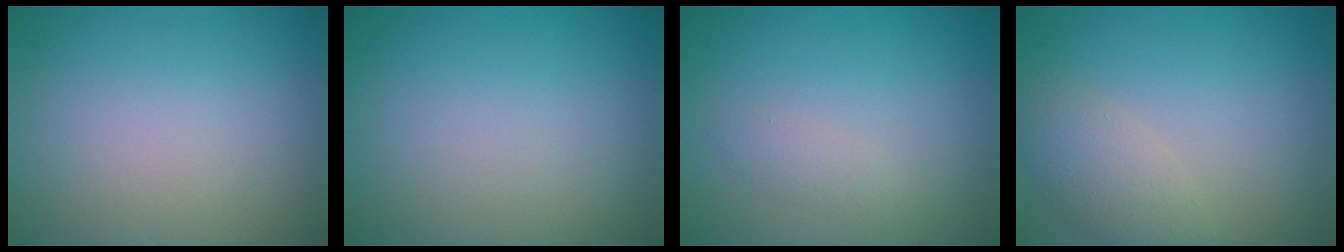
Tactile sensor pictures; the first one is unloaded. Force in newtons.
{"total": 0.0}
{"total": 1.2, "press": 1.2, "slide": 0.0}
{"total": 3.0, "press": 2.9, "slide": 0.4}